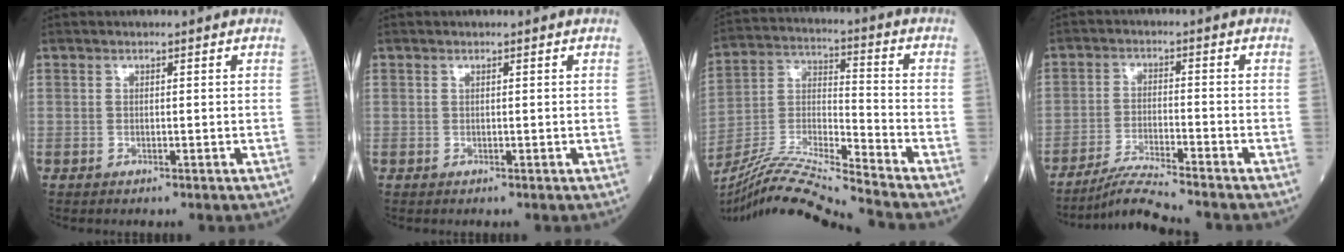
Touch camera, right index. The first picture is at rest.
{"total": 0.0}
{"total": 15.9, "force": [-14.3, -1.8, 6.5], "torque": [-0.122, -0.005, -0.265]}
{"total": 6.8, "force": [-6.2, -1.2, 2.4], "torque": [-0.047, -0.025, -0.113]}